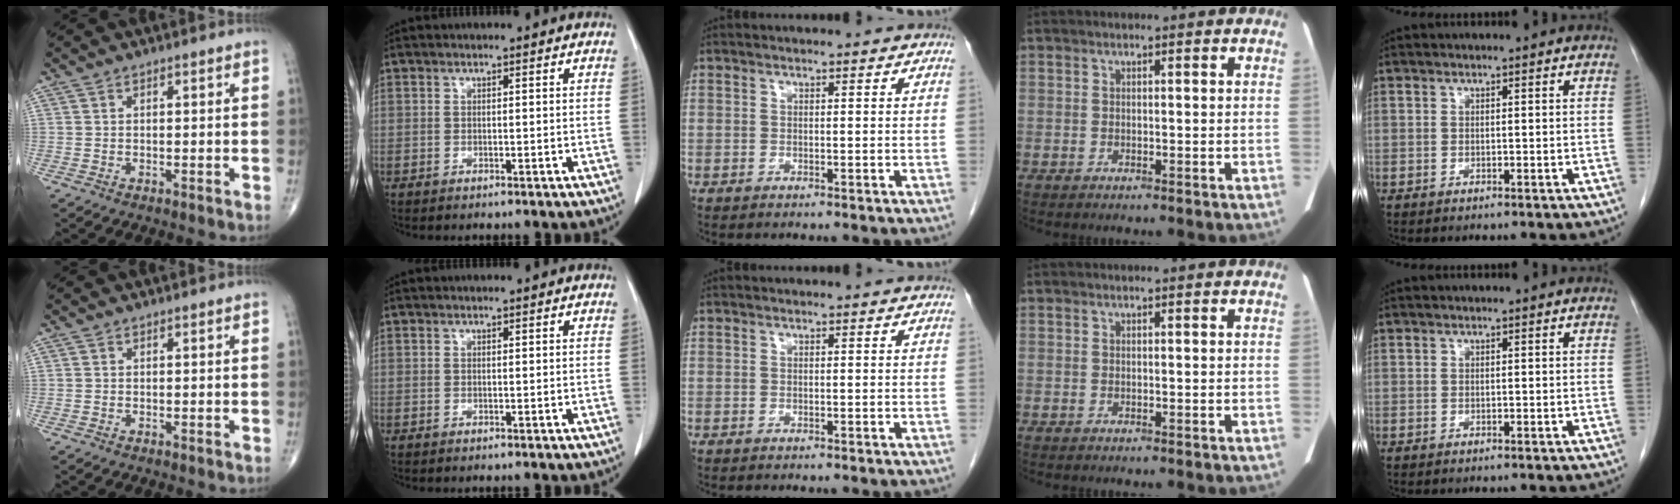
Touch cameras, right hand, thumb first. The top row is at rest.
{}